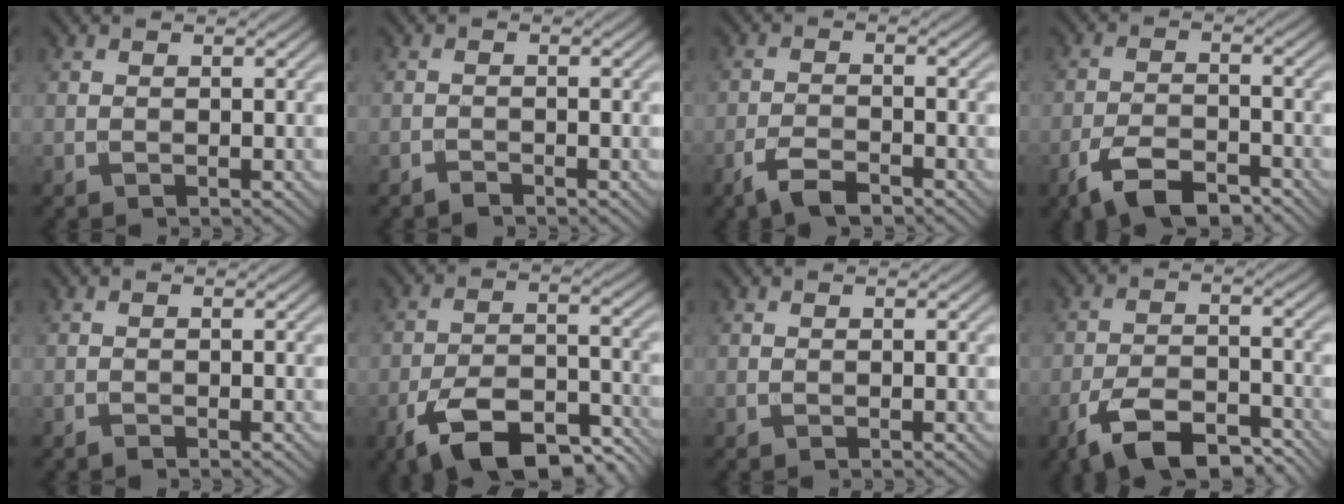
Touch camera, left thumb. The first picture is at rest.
{"total": 1.0, "force": [-0.9, 0.2, 0.3], "torque": [-0.004, 0.001, -0.020]}
{"total": 4.4, "force": [-3.2, 1.4, 2.7], "torque": [-0.055, -0.001, -0.065]}
{"total": 7.5, "force": [-5.1, 2.9, 4.6], "torque": [-0.083, -0.001, -0.100]}
{"total": 0.5, "force": [-0.5, 0.1, 0.2], "torque": [-0.003, 0.001, -0.010]}
{"total": 12.9, "force": [-8.6, 5.3, 8.1], "torque": [-0.145, -0.005, -0.152]}
{"total": 0.0}
{"total": 10.4, "force": [-7.1, 4.2, 6.4], "torque": [-0.109, -0.002, -0.133]}